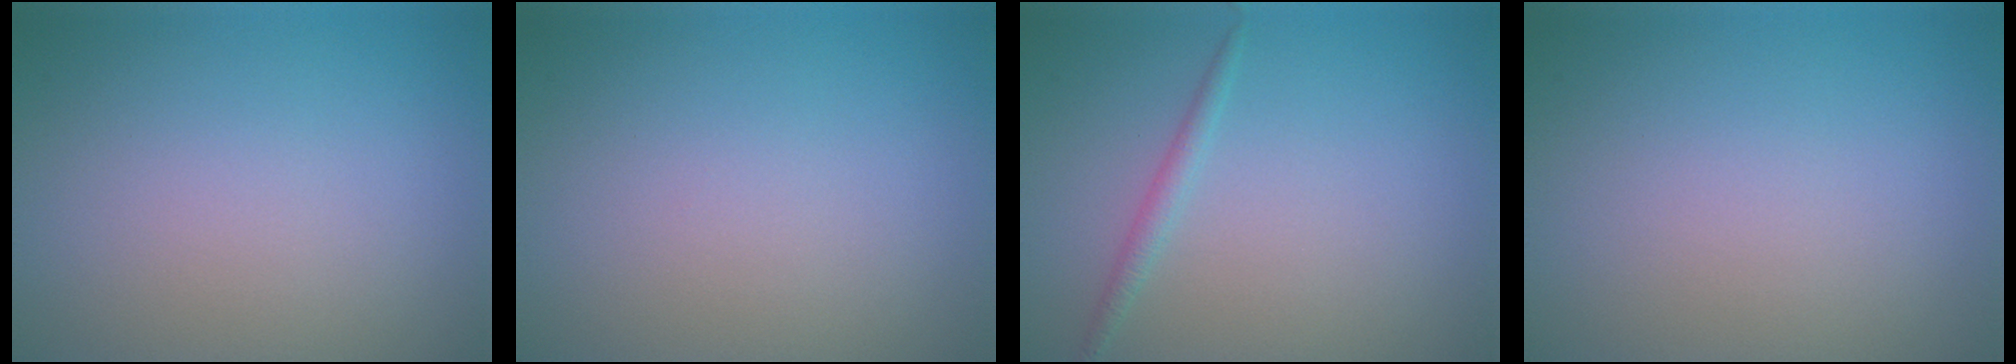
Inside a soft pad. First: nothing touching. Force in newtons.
{"total": 0.0}
{"total": 1.2, "press": 1.2, "slide": 0.1}
{"total": 0.0}